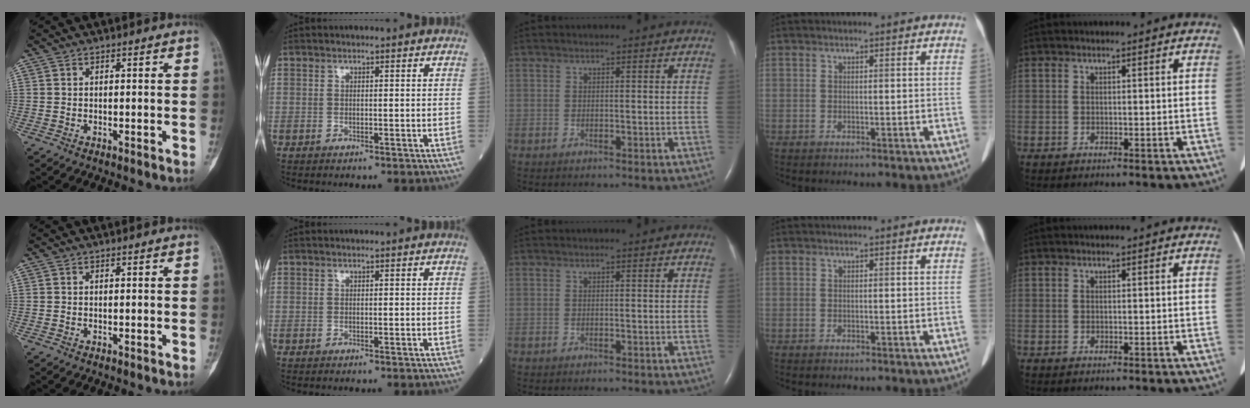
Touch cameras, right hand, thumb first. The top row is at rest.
{}